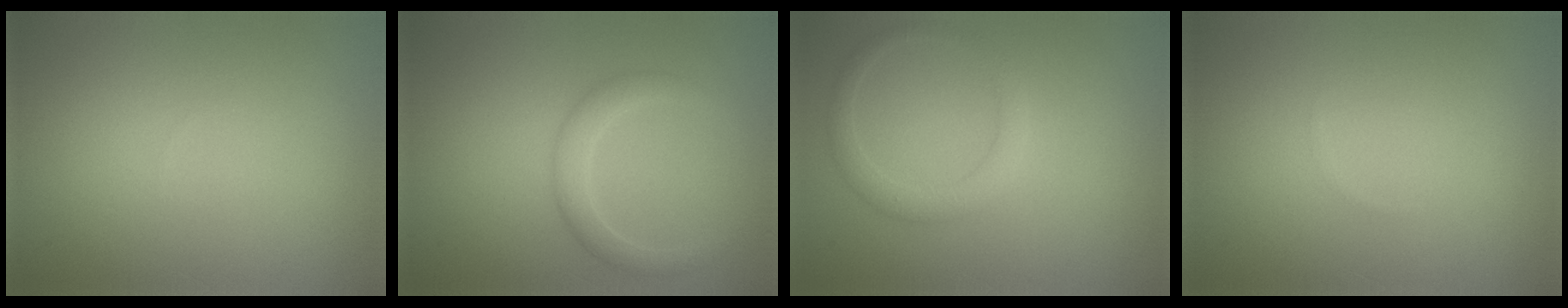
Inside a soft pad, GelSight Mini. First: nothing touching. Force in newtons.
{"total": 2.2, "press": 2.2, "slide": 0.1}
{"total": 2.0, "press": 2.0, "slide": 0.1}
{"total": 0.0}